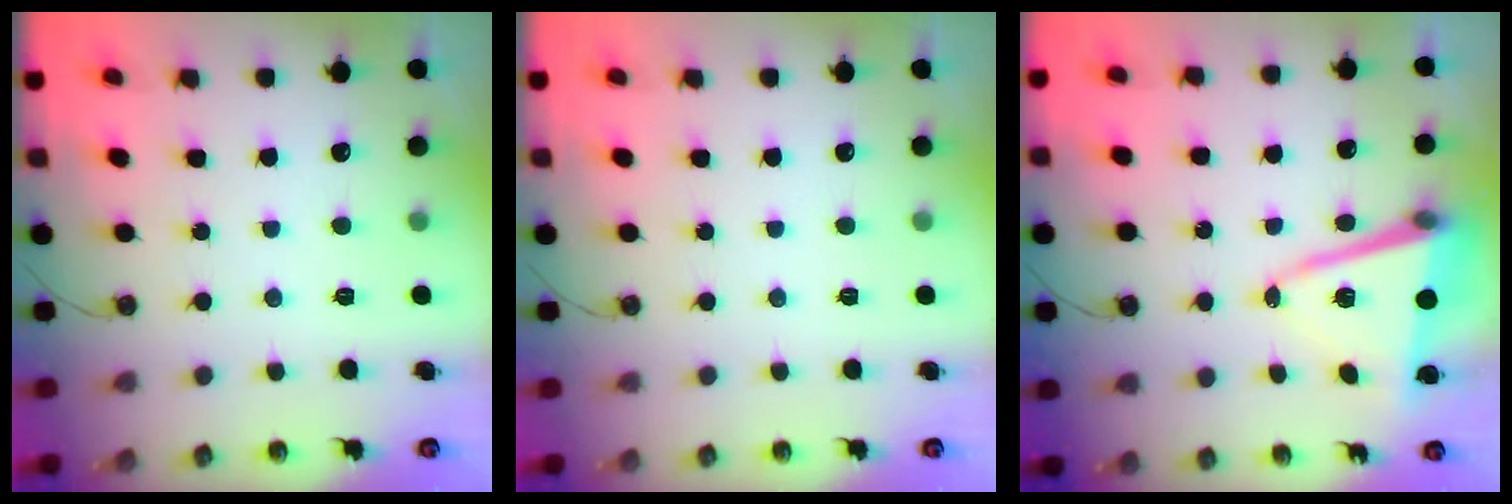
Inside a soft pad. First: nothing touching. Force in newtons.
{"total": 0.0}
{"total": 10.6, "press": 10.4, "slide": 1.7}